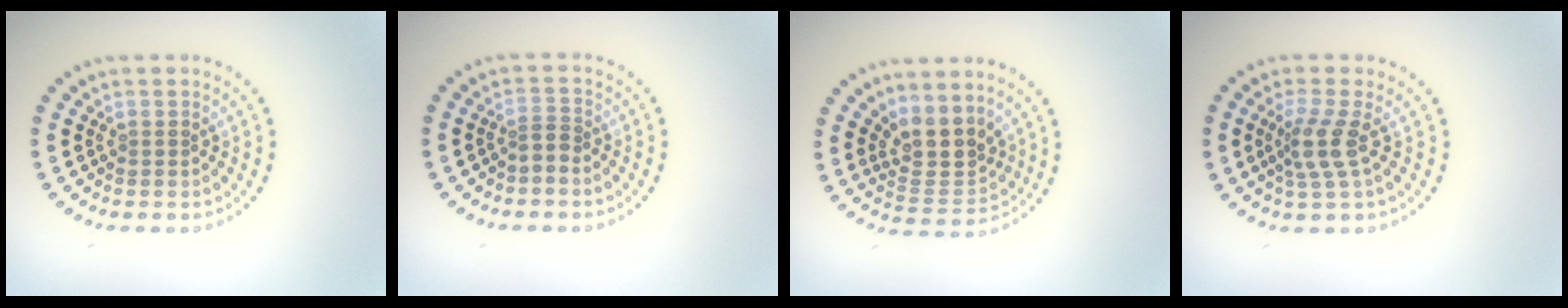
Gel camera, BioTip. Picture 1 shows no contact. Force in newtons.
{"total": 1.2, "press": 0.8, "slide": 0.9}
{"total": 3.8, "press": 3.2, "slide": 2.1}
{"total": 2.7, "press": 2.1, "slide": 1.8}